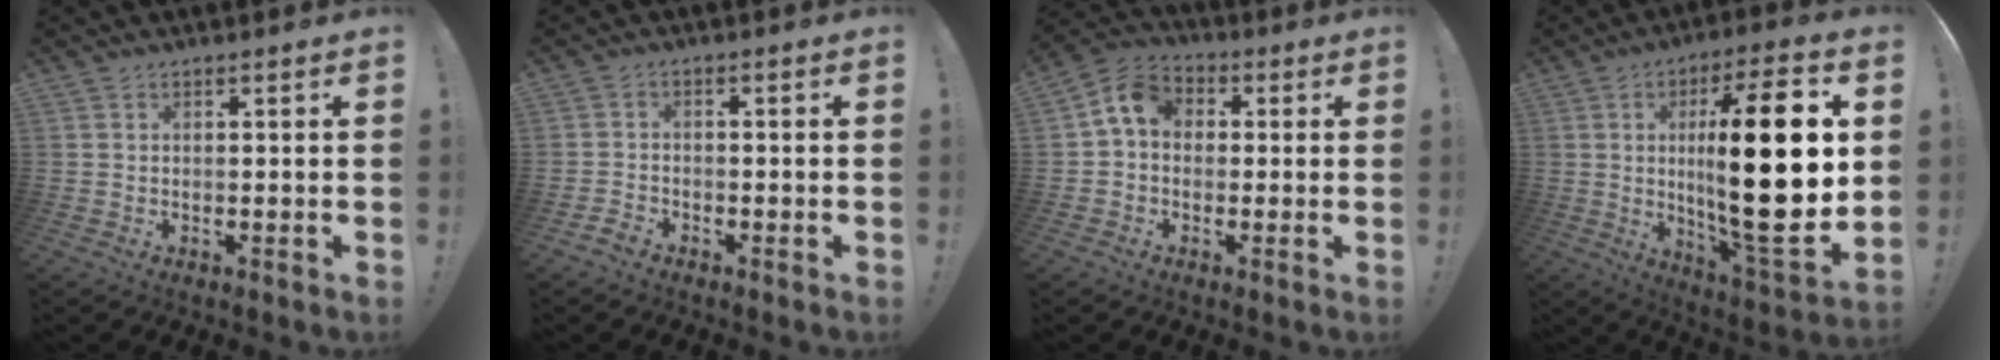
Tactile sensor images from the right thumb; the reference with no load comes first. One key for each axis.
{"total": 2.8, "fx": -2.5, "fy": 0.9, "fz": 0.8, "tx": -0.013, "ty": 0.006, "tz": -0.047}
{"total": 8.7, "fx": 1.1, "fy": 6.7, "fz": 5.4, "tx": -0.093, "ty": 0.015, "tz": 0.024}
{"total": 27.6, "fx": 2.2, "fy": 6.8, "fz": 26.7, "tx": -0.439, "ty": -0.022, "tz": 0.031}